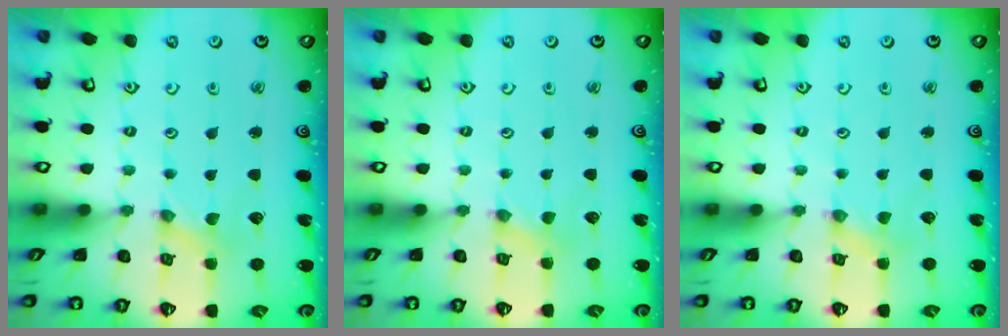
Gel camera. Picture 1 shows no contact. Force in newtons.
{"total": 2.3, "press": 2.3, "slide": 0.4}
{"total": 2.3, "press": 2.3, "slide": 0.3}